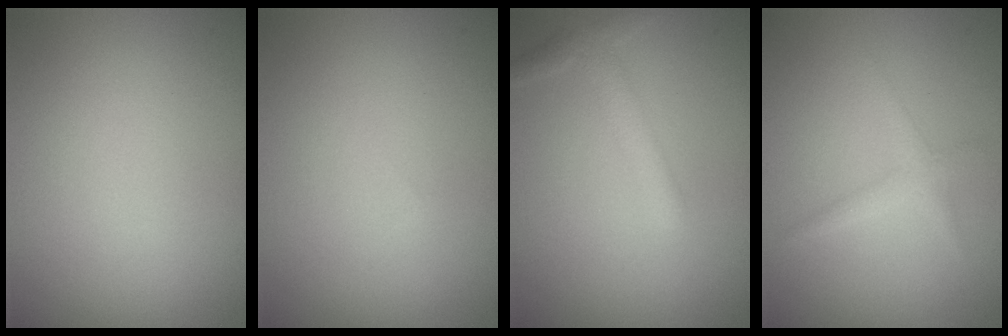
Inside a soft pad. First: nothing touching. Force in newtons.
{"total": 0.0}
{"total": 2.2, "press": 2.2, "slide": 0.1}
{"total": 1.4, "press": 1.4, "slide": 0.0}